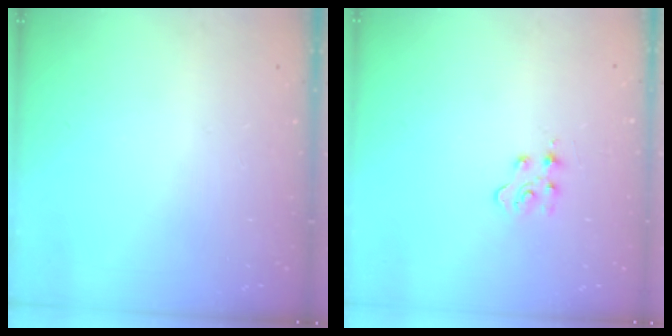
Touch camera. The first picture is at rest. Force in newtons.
{"total": 3.3, "press": 3.3, "slide": 0.3}